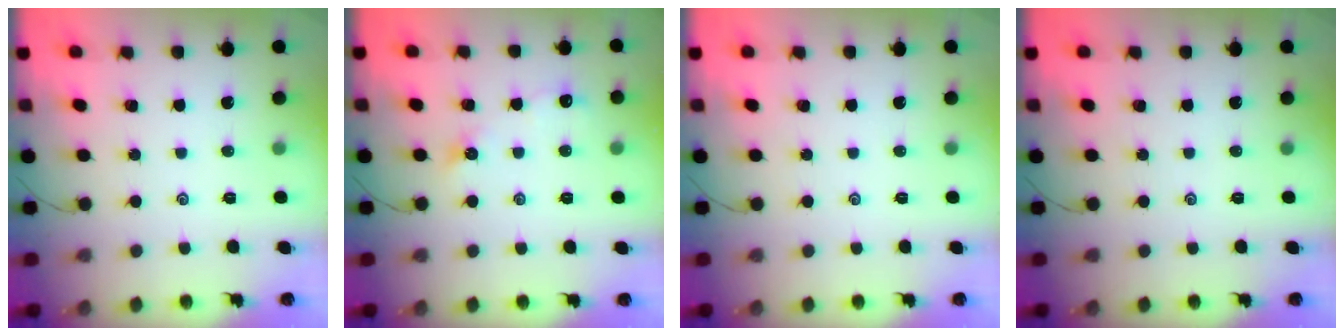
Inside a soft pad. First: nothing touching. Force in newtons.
{"total": 5.2, "press": 5.1, "slide": 0.5}
{"total": 0.0}
{"total": 0.0}